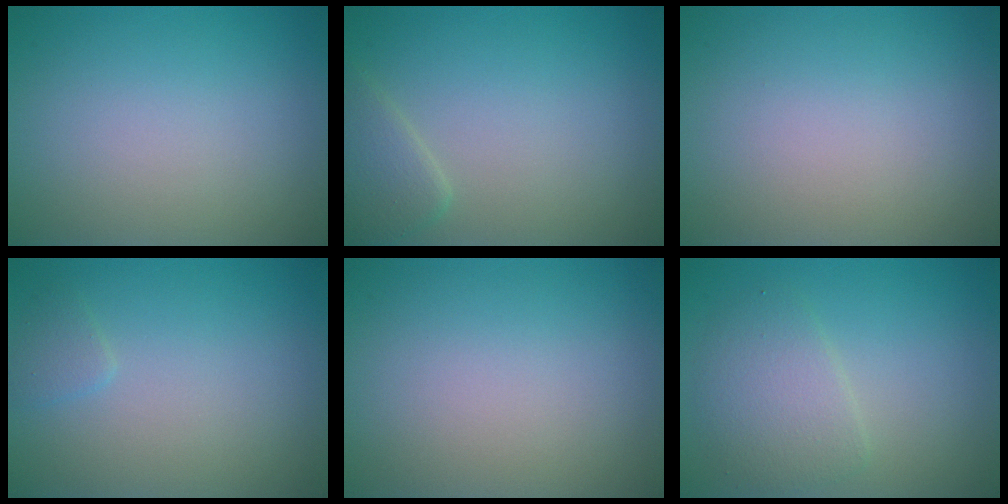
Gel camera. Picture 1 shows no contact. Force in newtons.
{"total": 2.2, "press": 2.1, "slide": 0.2}
{"total": 0.0}
{"total": 1.0, "press": 0.9, "slide": 0.1}
{"total": 0.0}
{"total": 3.4, "press": 3.4, "slide": 0.1}